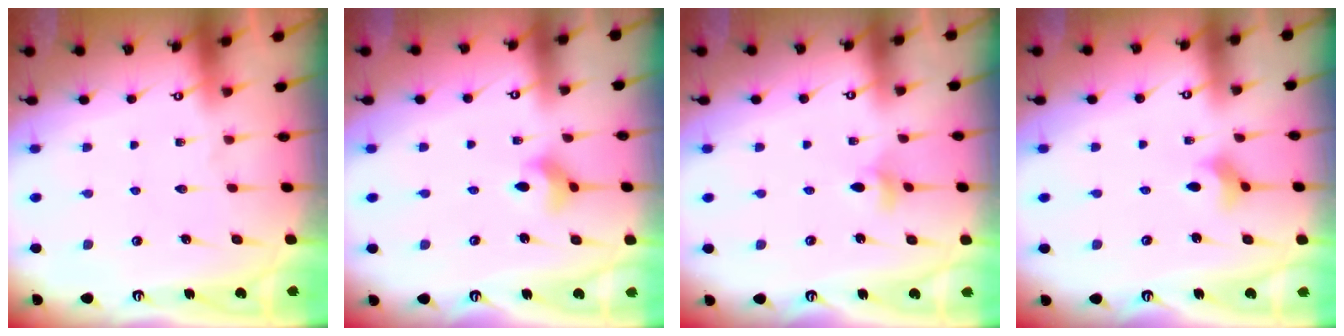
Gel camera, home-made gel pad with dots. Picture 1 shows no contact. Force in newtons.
{"total": 5.2, "press": 5.1, "slide": 0.7}
{"total": 3.2, "press": 3.2, "slide": 0.5}
{"total": 2.7, "press": 2.6, "slide": 0.6}